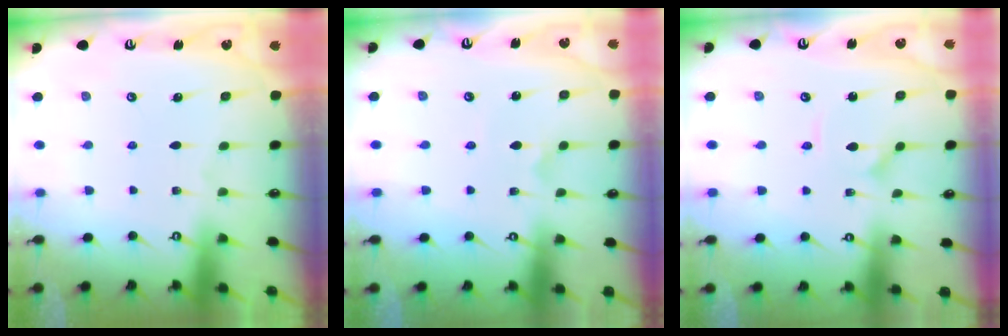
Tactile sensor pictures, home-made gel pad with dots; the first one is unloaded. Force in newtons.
{"total": 2.9, "press": 2.9, "slide": 0.1}
{"total": 1.9, "press": 1.9, "slide": 0.2}